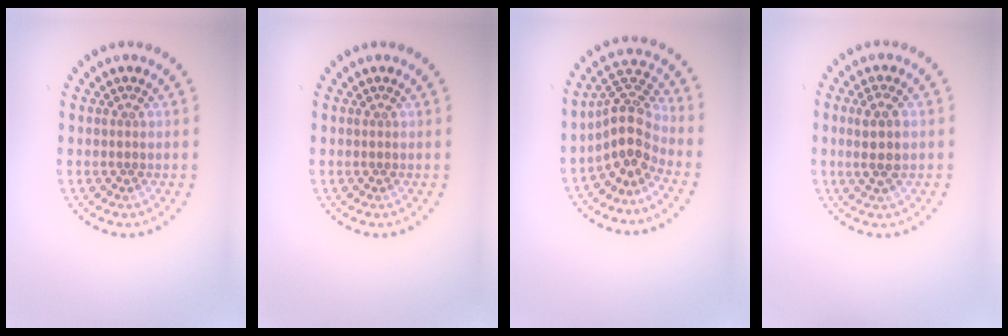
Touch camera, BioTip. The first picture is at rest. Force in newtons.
{"total": 0.0}
{"total": 4.2, "press": 3.1, "slide": 2.9}
{"total": 2.5, "press": 2.3, "slide": 0.9}